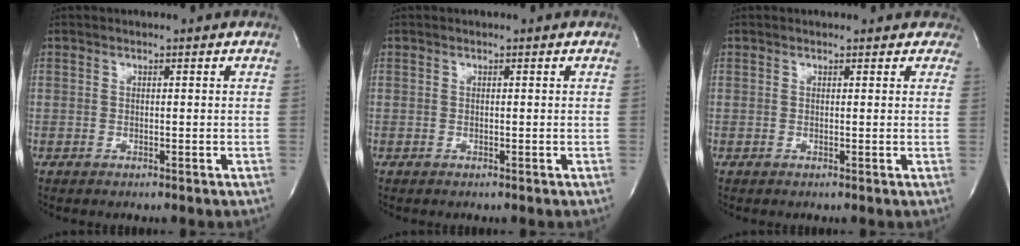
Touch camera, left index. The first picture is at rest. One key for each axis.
{"total": 0.0}
{"total": 4.7, "fx": 4.0, "fy": 2.3, "fz": 0.8, "tx": 0.015, "ty": 0.002, "tz": 0.025}